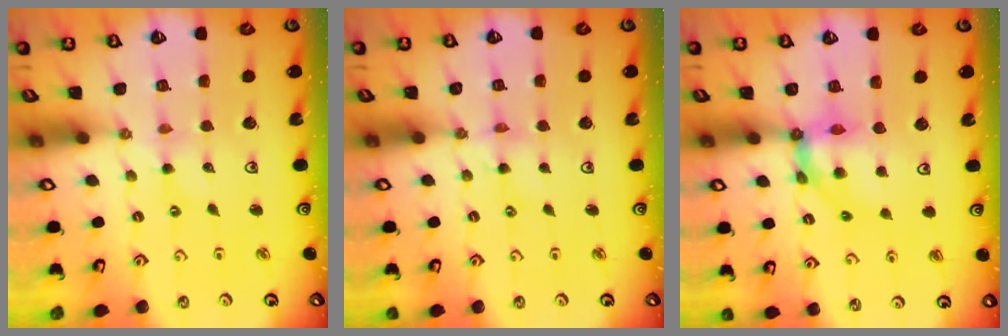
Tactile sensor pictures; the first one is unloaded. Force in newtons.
{"total": 1.7, "press": 1.7, "slide": 0.2}
{"total": 9.0, "press": 8.9, "slide": 1.7}